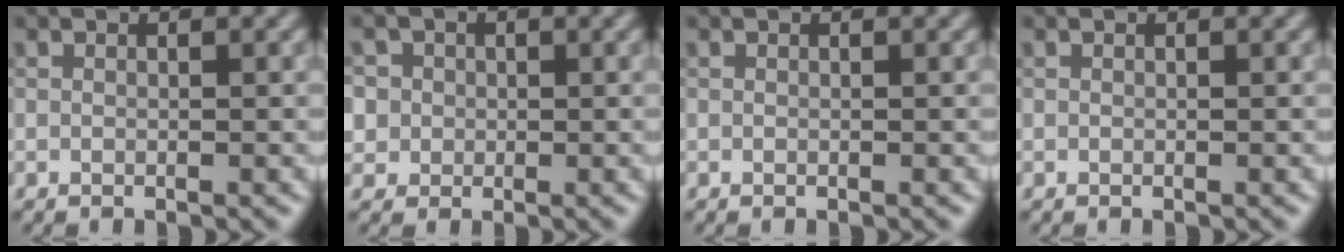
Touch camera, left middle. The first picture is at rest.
{"total": 4.6, "force": [1.3, 4.2, 1.5], "torque": [-0.022, 0.032, 0.005]}
{"total": 0.0}
{"total": 0.0}